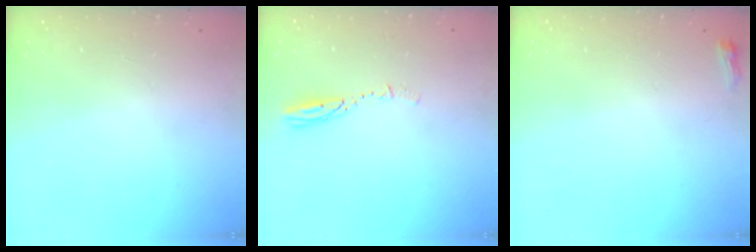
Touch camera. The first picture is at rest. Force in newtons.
{"total": 3.4, "press": 3.4, "slide": 0.2}
{"total": 3.5, "press": 3.4, "slide": 0.8}